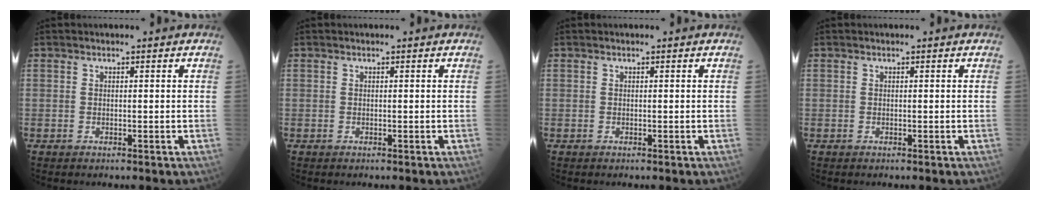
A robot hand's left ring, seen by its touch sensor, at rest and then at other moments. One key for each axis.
{"total": 0.0}
{"total": 0.0}
{"total": 0.0}